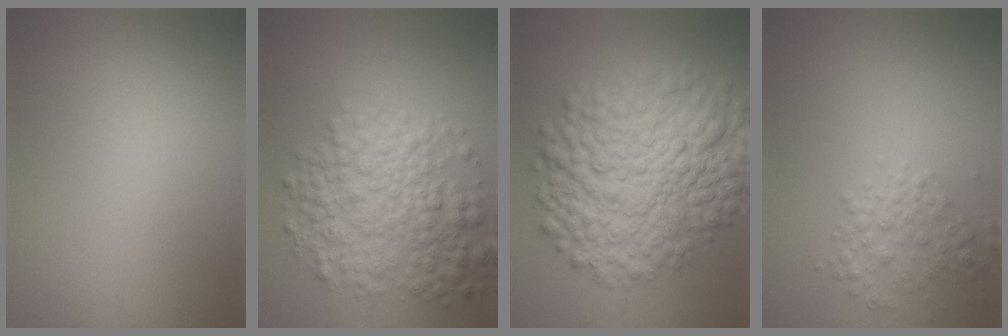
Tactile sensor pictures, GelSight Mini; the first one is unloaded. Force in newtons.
{"total": 7.8, "press": 7.8, "slide": 0.2}
{"total": 11.9, "press": 11.9, "slide": 0.2}
{"total": 2.8, "press": 2.8, "slide": 0.1}